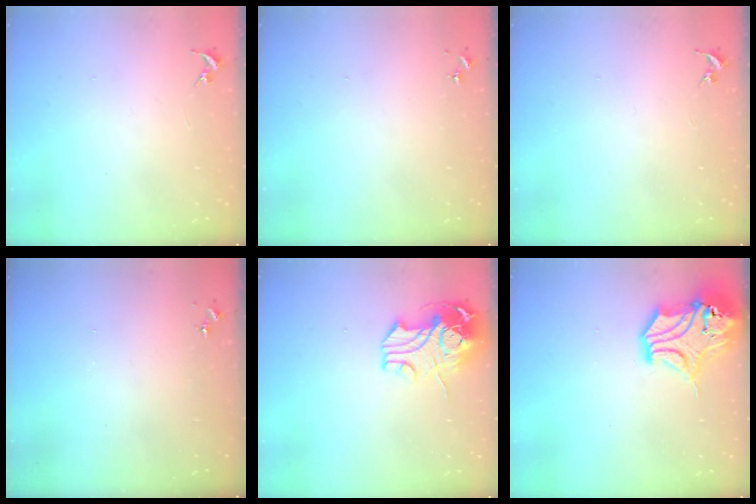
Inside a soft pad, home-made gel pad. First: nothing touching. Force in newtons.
{"total": 0.0}
{"total": 0.0}
{"total": 0.0}
{"total": 12.8, "press": 12.6, "slide": 2.3}
{"total": 15.4, "press": 15.3, "slide": 2.2}